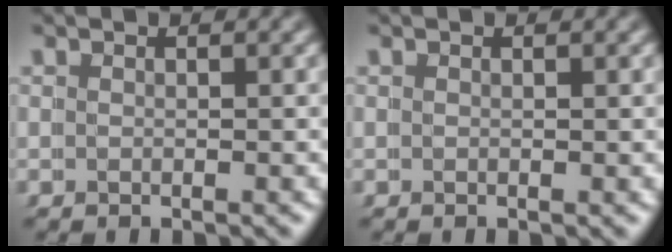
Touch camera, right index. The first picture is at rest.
{"total": 0.0}